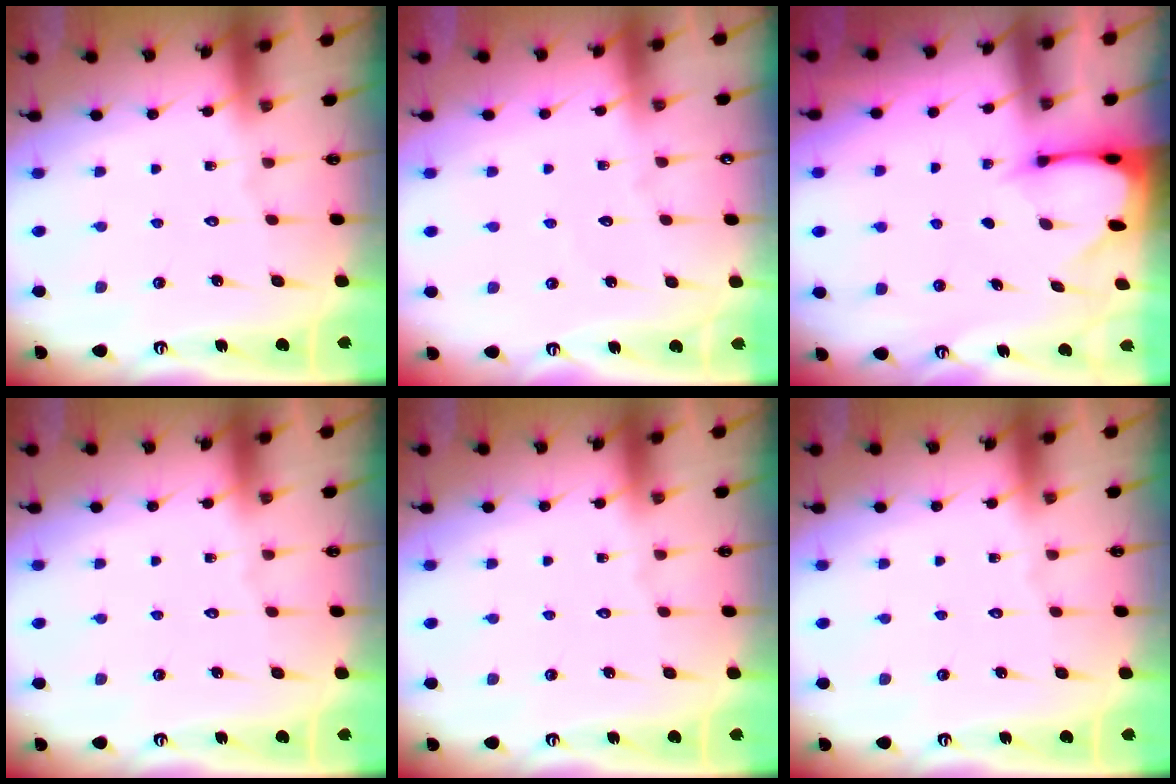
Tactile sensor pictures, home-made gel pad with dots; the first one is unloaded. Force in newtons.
{"total": 2.4, "press": 2.4, "slide": 0.2}
{"total": 2.4, "press": 2.4, "slide": 0.3}
{"total": 0.0}
{"total": 0.0}
{"total": 0.0}